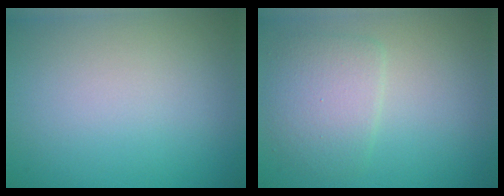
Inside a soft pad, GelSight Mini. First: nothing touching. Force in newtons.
{"total": 3.5, "press": 3.5, "slide": 0.3}